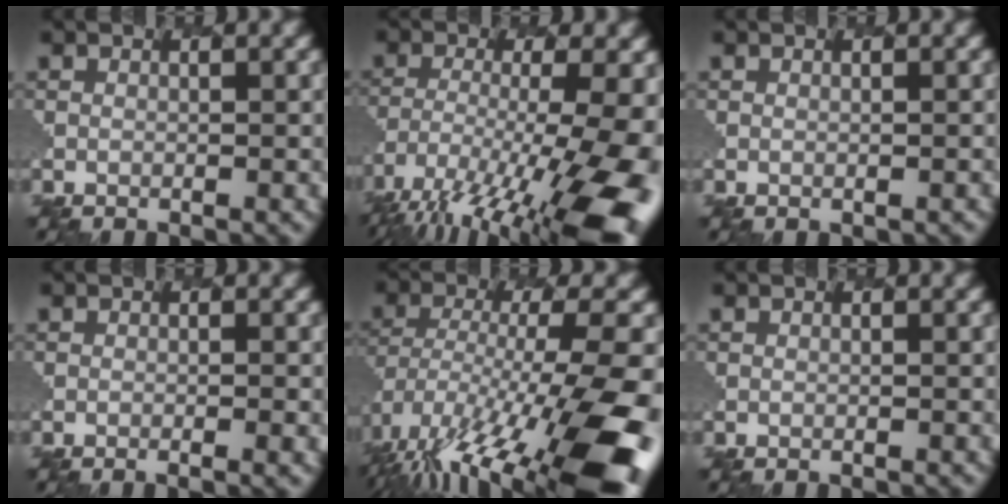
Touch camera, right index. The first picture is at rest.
{"total": 15.2, "force": [-9.7, 4.4, 10.9], "torque": [-0.199, -0.032, -0.131]}
{"total": 0.0}
{"total": 1.5, "force": [-0.4, 0.4, 1.3], "torque": [-0.015, 0.002, -0.011]}
{"total": 15.1, "force": [-7.5, 4.7, 12.2], "torque": [-0.241, -0.022, -0.107]}
{"total": 0.0}